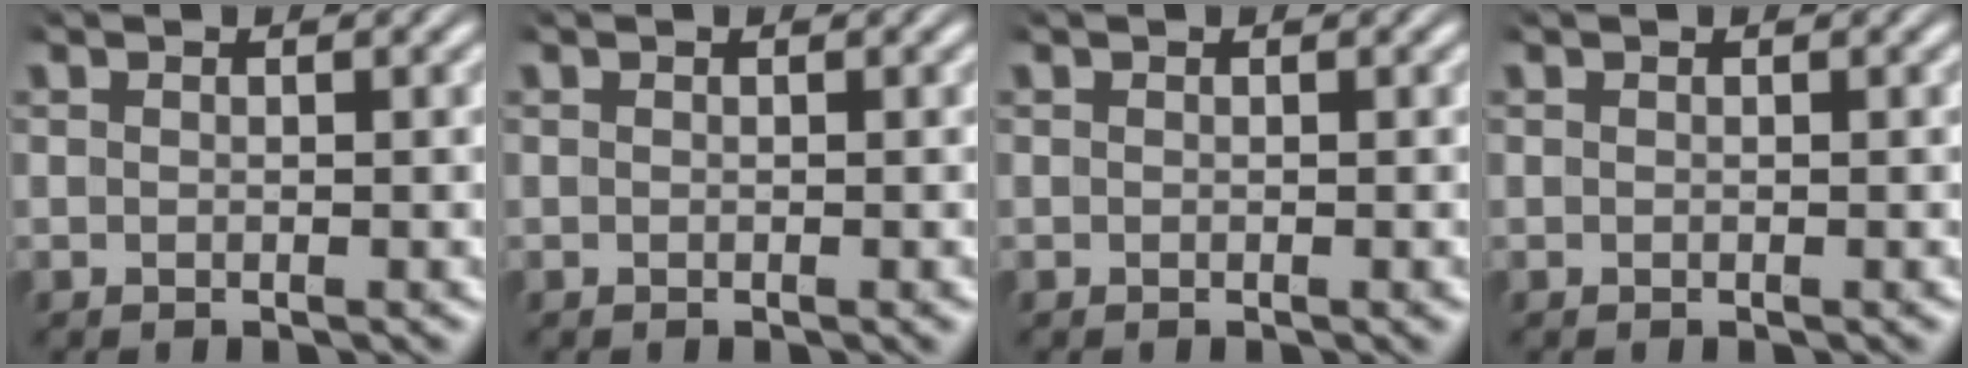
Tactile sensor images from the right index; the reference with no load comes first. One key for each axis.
{"total": 0.0}
{"total": 0.0}
{"total": 0.0}